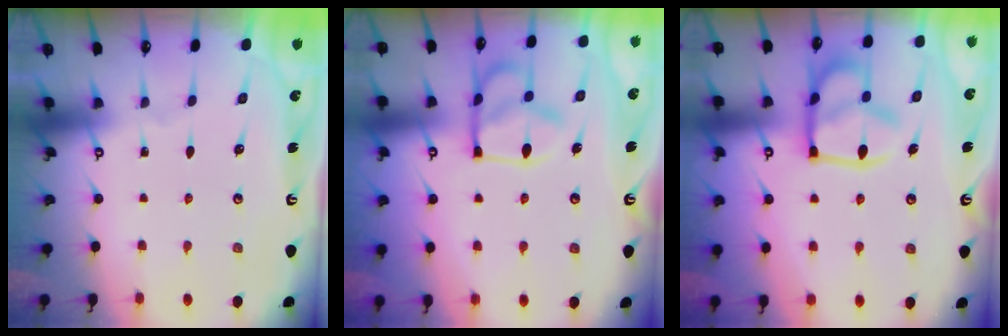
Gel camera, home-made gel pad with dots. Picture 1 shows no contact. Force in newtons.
{"total": 13.3, "press": 13.2, "slide": 1.1}
{"total": 16.3, "press": 16.2, "slide": 1.7}